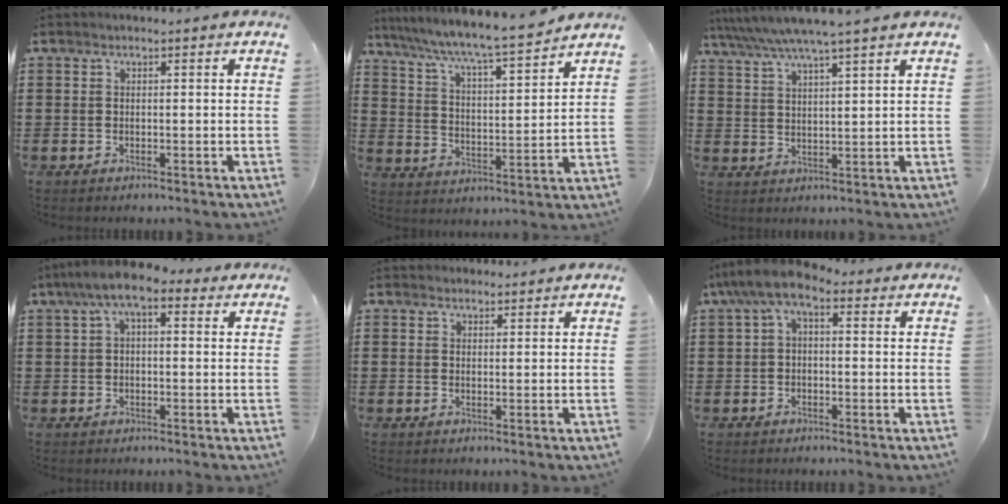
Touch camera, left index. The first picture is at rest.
{"total": 6.4, "force": [5.8, -0.1, 2.7], "torque": [-0.078, -0.040, 0.092]}
{"total": 5.6, "force": [4.8, -0.3, 2.7], "torque": [-0.069, -0.021, 0.084]}
{"total": 6.5, "force": [3.2, 2.2, 5.3], "torque": [-0.107, 0.007, 0.054]}
{"total": 1.8, "force": [1.7, 0.6, 0.0], "torque": [0.004, -0.001, 0.033]}
{"total": 4.6, "force": [1.3, 1.6, 4.1], "torque": [-0.090, -0.002, 0.019]}